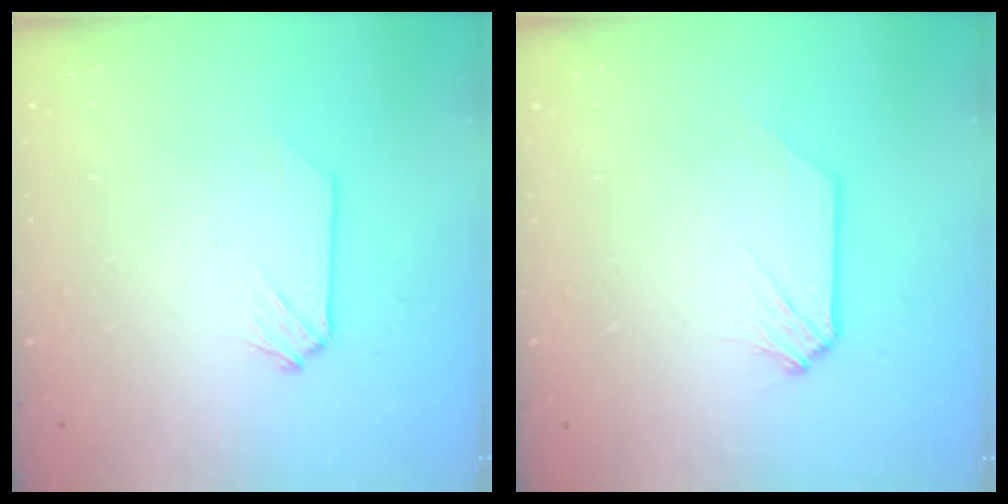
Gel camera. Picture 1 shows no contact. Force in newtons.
{"total": 0.0}